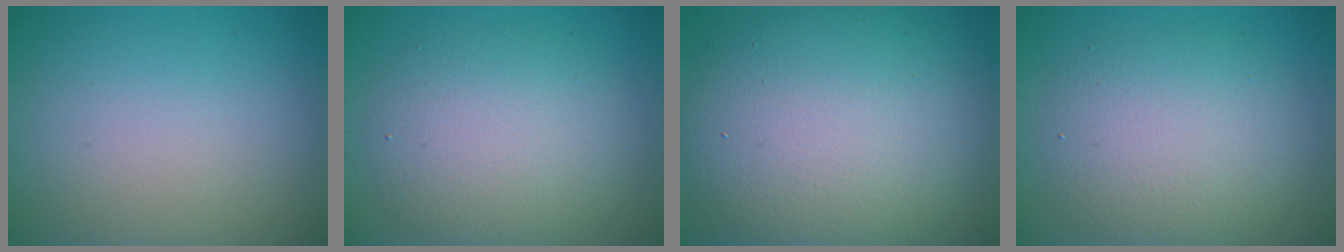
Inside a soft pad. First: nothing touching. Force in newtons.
{"total": 5.6, "press": 5.6, "slide": 0.2}
{"total": 14.2, "press": 14.1, "slide": 1.2}
{"total": 5.5, "press": 5.5, "slide": 0.5}